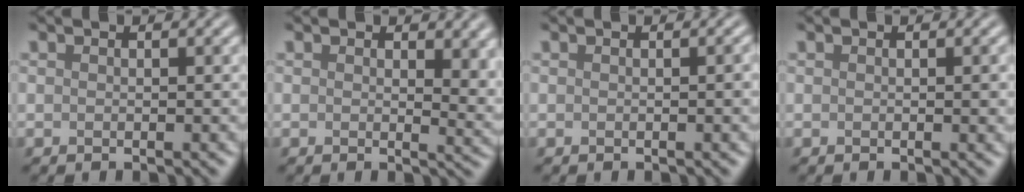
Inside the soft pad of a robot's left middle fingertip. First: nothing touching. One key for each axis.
{"total": 3.7, "fx": 1.4, "fy": 1.7, "fz": 2.9, "tx": -0.029, "ty": -0.007, "tz": 0.022}
{"total": 1.1, "fx": 0.0, "fy": 0.2, "fz": 1.1, "tx": -0.012, "ty": 0.002, "tz": -0.001}
{"total": 0.8, "fx": 0.0, "fy": 0.1, "fz": 0.7, "tx": -0.008, "ty": -0.001, "tz": 0.000}